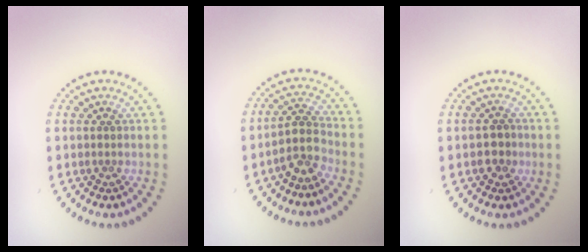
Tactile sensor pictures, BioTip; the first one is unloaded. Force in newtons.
{"total": 2.7, "press": 2.2, "slide": 1.6}
{"total": 1.8, "press": 1.8, "slide": 0.4}